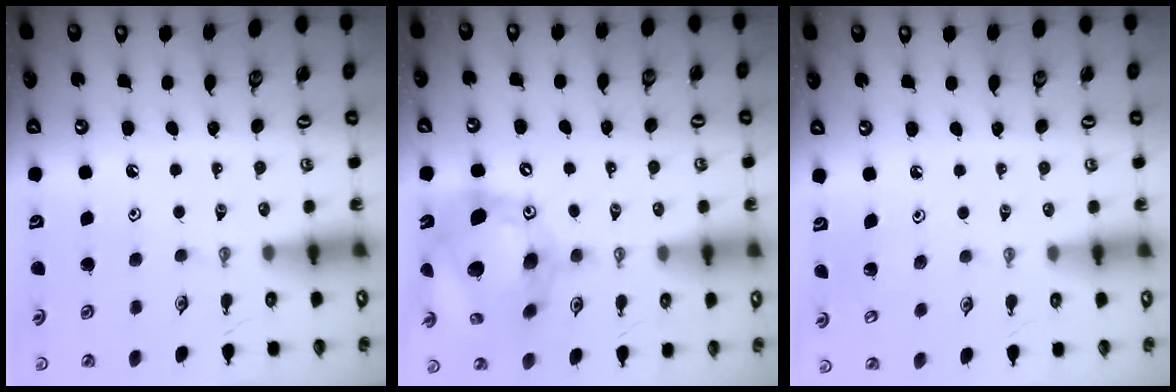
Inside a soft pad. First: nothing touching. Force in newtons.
{"total": 19.4, "press": 19.2, "slide": 2.9}
{"total": 2.9, "press": 2.9, "slide": 0.3}